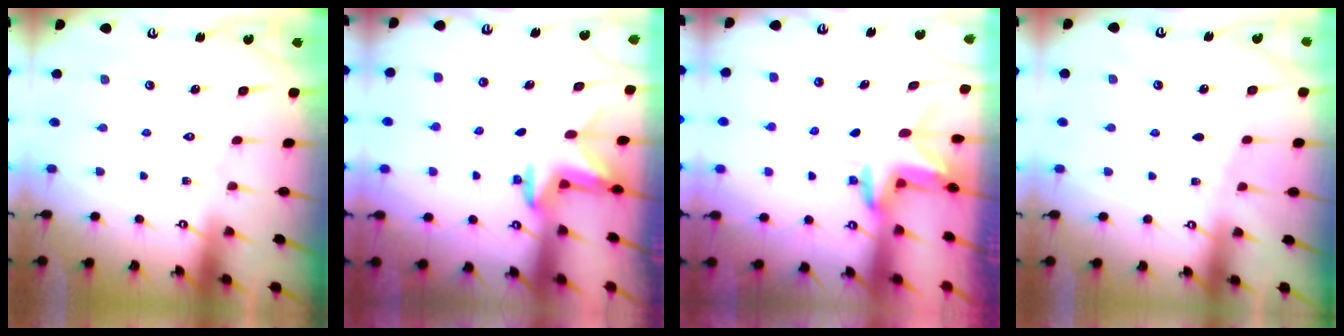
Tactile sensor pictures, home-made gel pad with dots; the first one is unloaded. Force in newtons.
{"total": 3.0, "press": 2.9, "slide": 0.7}
{"total": 3.0, "press": 3.0, "slide": 0.2}
{"total": 3.9, "press": 3.8, "slide": 0.6}